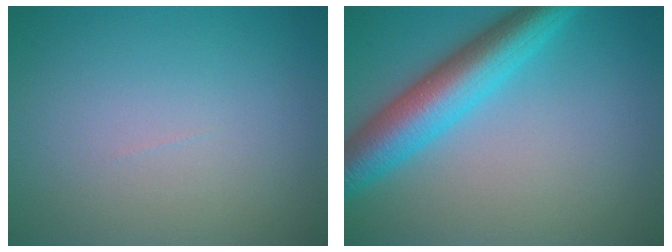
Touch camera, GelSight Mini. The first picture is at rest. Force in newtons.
{"total": 6.9, "press": 6.9, "slide": 0.1}